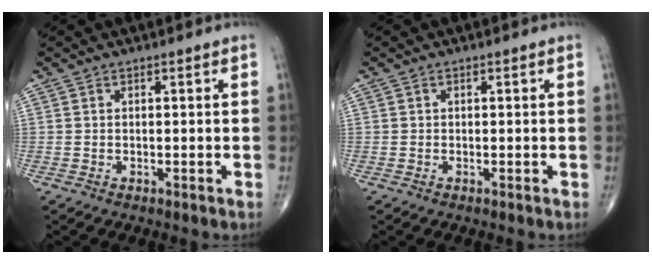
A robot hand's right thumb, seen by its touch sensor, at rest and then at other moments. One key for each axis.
{"total": 0.0}